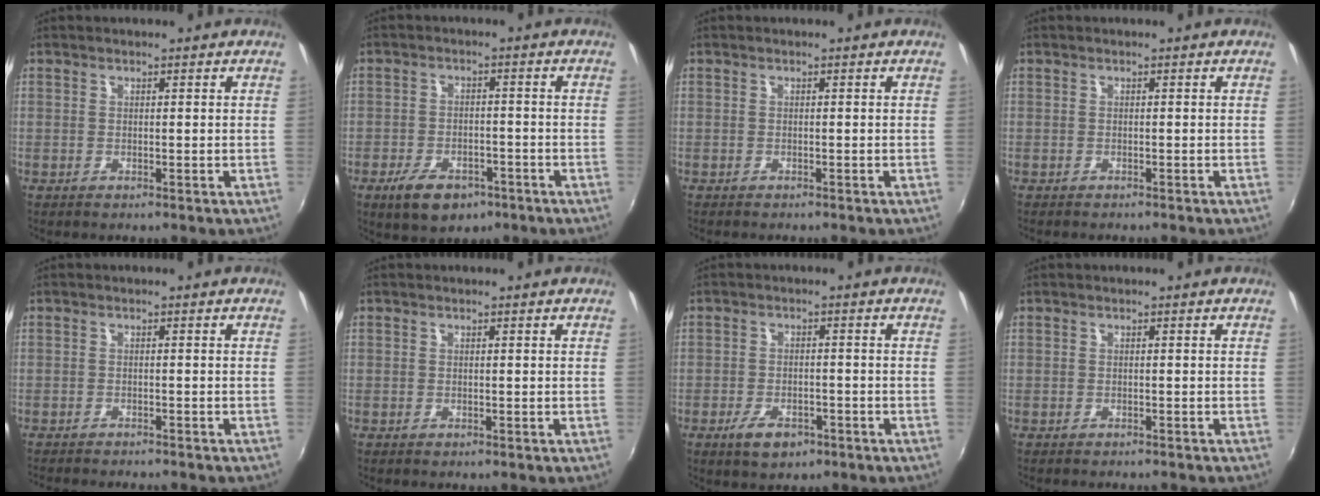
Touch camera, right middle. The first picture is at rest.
{"total": 8.9, "force": [-5.5, 4.8, 5.0], "torque": [-0.118, -0.009, -0.084]}
{"total": 1.0, "force": [-0.9, 0.2, 0.2], "torque": [-0.007, -0.004, -0.014]}
{"total": 1.2, "force": [-1.1, 0.2, 0.3], "torque": [-0.010, -0.007, -0.017]}
{"total": 5.6, "force": [-5.2, 0.6, 2.0], "torque": [-0.050, -0.015, -0.080]}
{"total": 0.0}
{"total": 5.4, "force": [-3.2, 2.7, 3.3], "torque": [-0.078, -0.005, -0.052]}
{"total": 2.5, "force": [-2.3, 0.4, 0.9], "torque": [-0.023, -0.011, -0.035]}